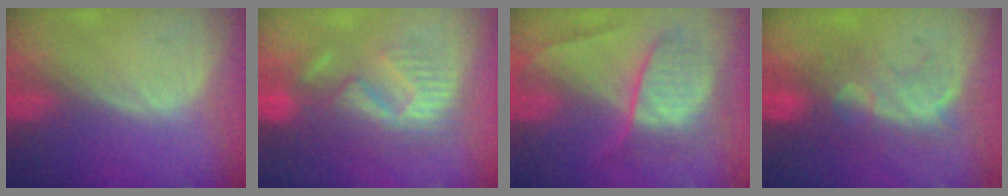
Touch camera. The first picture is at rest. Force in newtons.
{"total": 8.9, "press": 8.7, "slide": 1.5}
{"total": 7.5, "press": 7.5, "slide": 0.3}
{"total": 7.8, "press": 7.7, "slide": 1.3}